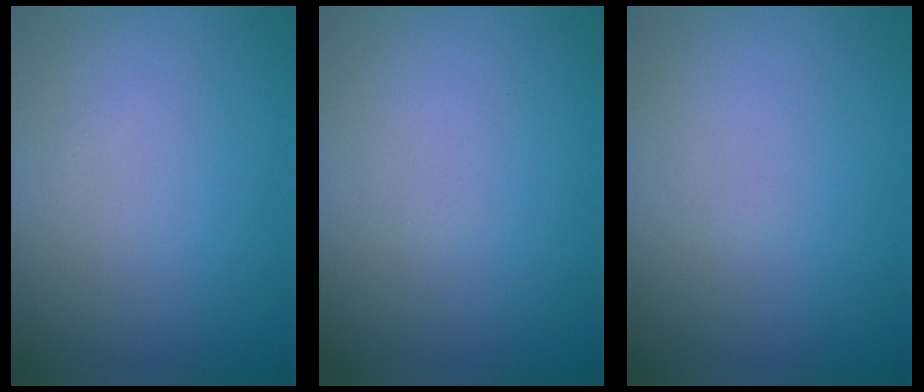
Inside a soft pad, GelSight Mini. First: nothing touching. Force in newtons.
{"total": 0.0}
{"total": 0.0}